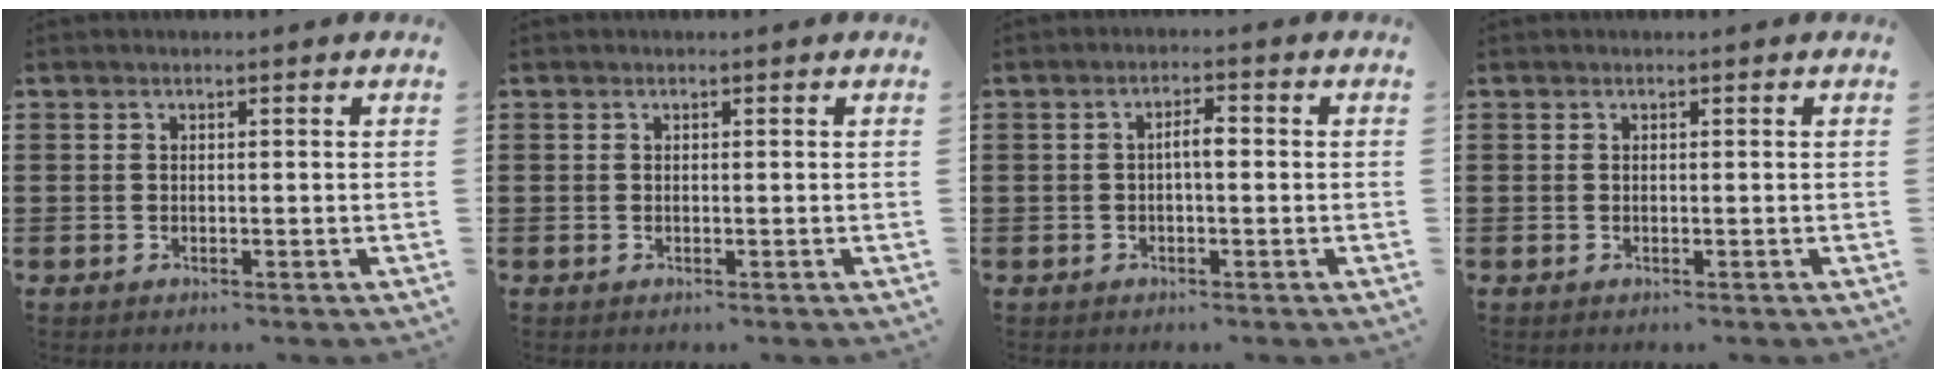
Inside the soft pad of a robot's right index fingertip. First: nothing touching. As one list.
[{"total": 0.0}, {"total": 2.6, "force": [-0.2, 0.7, 2.5], "torque": [-0.046, 0.004, -0.006]}, {"total": 0.0}]